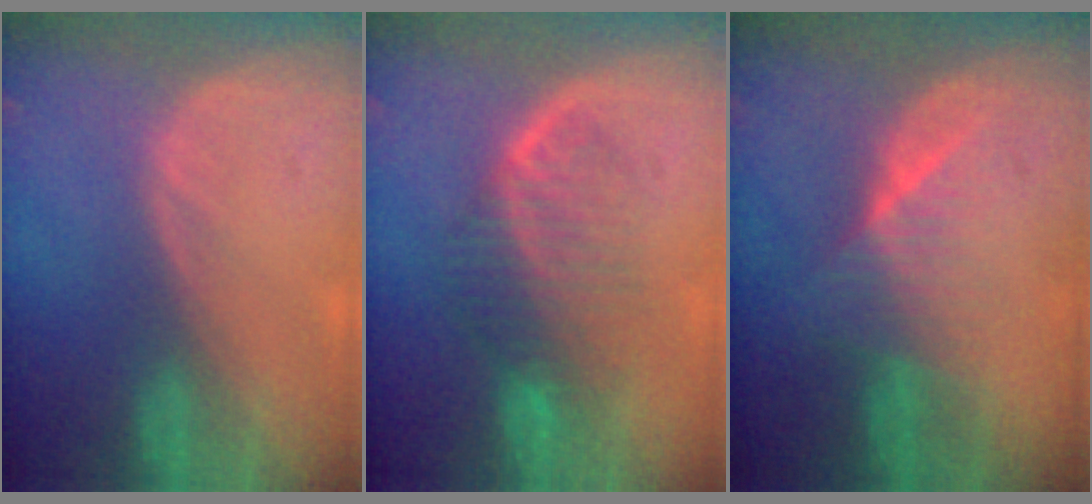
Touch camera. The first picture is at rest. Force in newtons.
{"total": 6.7, "press": 6.4, "slide": 2.0}
{"total": 6.3, "press": 5.9, "slide": 2.4}